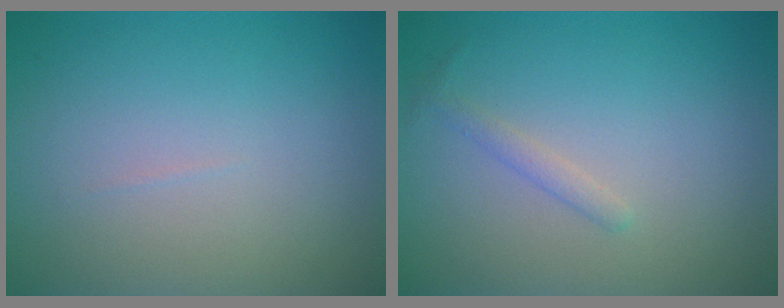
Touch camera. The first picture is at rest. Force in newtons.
{"total": 1.1, "press": 1.1, "slide": 0.1}